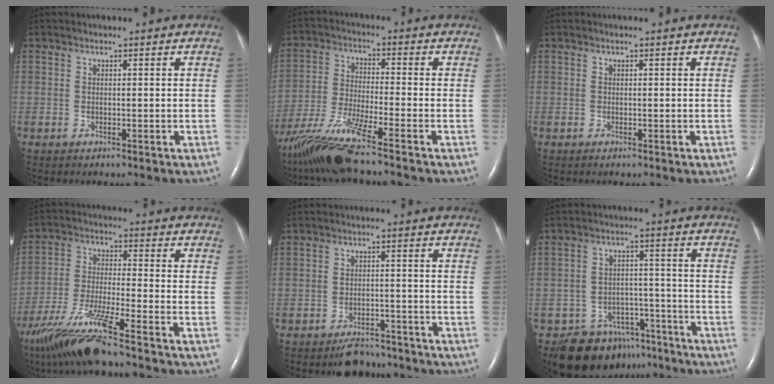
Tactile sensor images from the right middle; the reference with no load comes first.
{"total": 12.4, "force": [-9.8, -0.9, 7.6], "torque": [-0.156, -0.029, -0.183]}
{"total": 0.0}
{"total": 13.4, "force": [-10.2, -0.6, 8.5], "torque": [-0.174, -0.030, -0.189]}
{"total": 5.2, "force": [-4.6, 2.1, 1.3], "torque": [-0.018, -0.001, -0.070]}
{"total": 11.1, "force": [-8.8, 6.3, 2.3], "torque": [-0.026, 0.030, -0.125]}